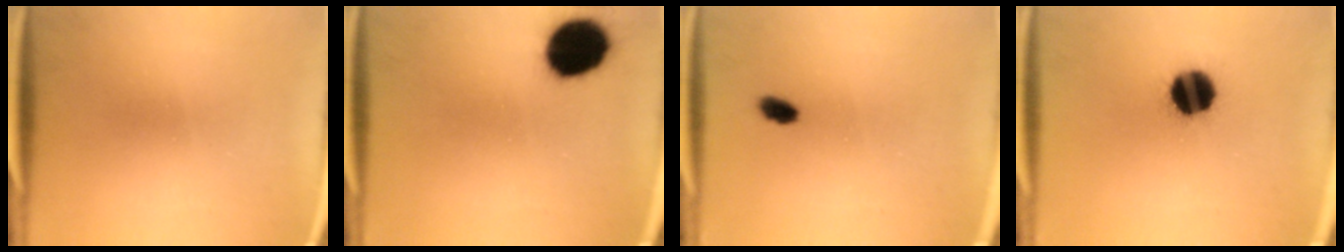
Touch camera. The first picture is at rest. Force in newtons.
{"total": 14.1}
{"total": 2.3}
{"total": 12.8}